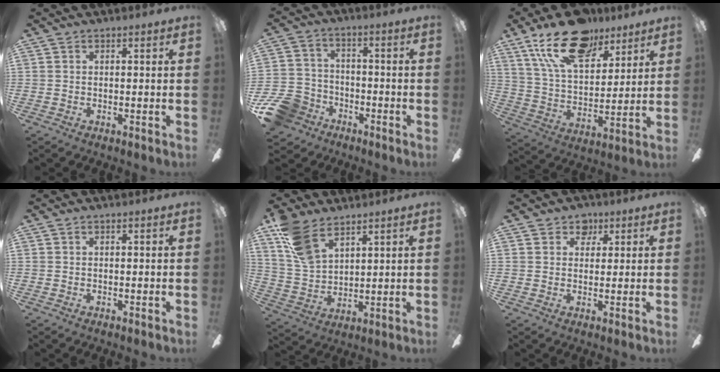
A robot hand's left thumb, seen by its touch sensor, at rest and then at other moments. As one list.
[{"total": 11.3, "force": [-6.7, 8.3, 3.9], "torque": [-0.098, 0.048, -0.121]}, {"total": 19.7, "force": [12.8, 10.0, 11.1], "torque": [-0.200, -0.049, 0.227]}, {"total": 0.0}, {"total": 12.1, "force": [8.3, 5.9, 6.5], "torque": [-0.154, -0.021, 0.163]}, {"total": 4.3, "force": [2.7, 3.2, 1.1], "torque": [-0.009, -0.006, 0.045]}]